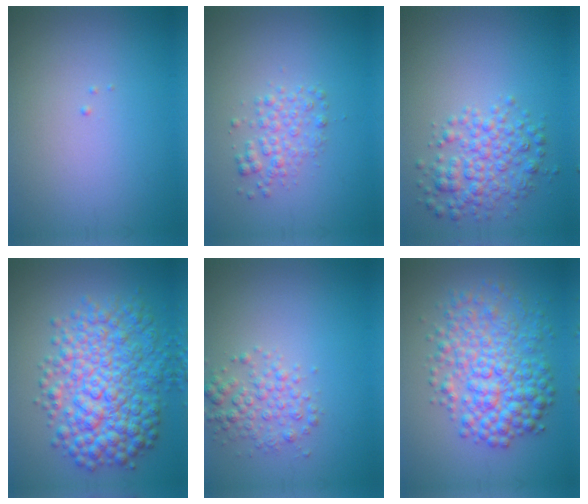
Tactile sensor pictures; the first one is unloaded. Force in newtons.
{"total": 2.2, "press": 2.2, "slide": 0.0}
{"total": 3.9, "press": 3.9, "slide": 0.1}
{"total": 8.7, "press": 8.7, "slide": 0.1}
{"total": 2.7, "press": 2.7, "slide": 0.0}
{"total": 7.1, "press": 7.1, "slide": 0.1}